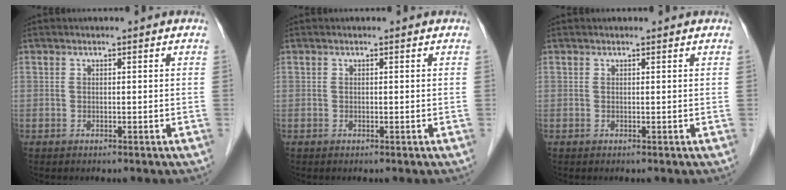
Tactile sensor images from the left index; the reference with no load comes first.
{"total": 0.0}
{"total": 0.5, "force": [0.5, 0.0, 0.1], "torque": [-0.005, 0.001, 0.006]}